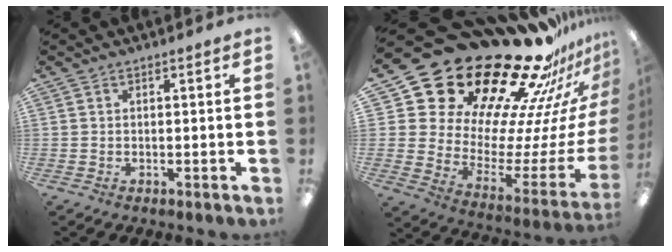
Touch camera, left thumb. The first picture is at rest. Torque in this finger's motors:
{"motor_torque": [0.94, 1.19, 1.55, -1.22, 0.21]}